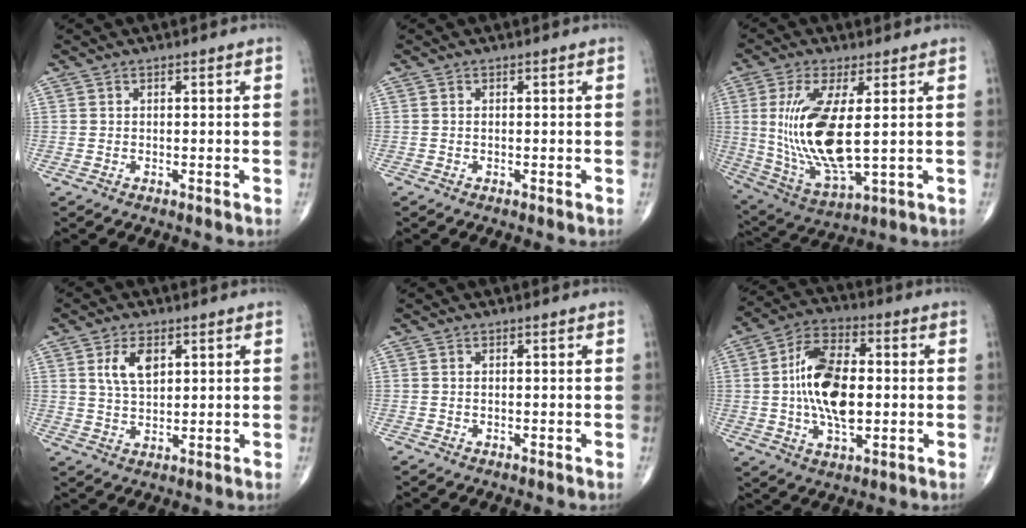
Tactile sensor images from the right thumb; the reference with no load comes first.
{"total": 0.0}
{"total": 17.1, "force": [1.5, 6.1, 15.9], "torque": [-0.335, -0.024, 0.044]}
{"total": 6.1, "force": [2.3, 3.3, 4.6], "torque": [-0.079, -0.009, 0.047]}
{"total": 0.0}
{"total": 15.3, "force": [0.1, 8.0, 13.1], "torque": [-0.231, 0.012, -0.002]}